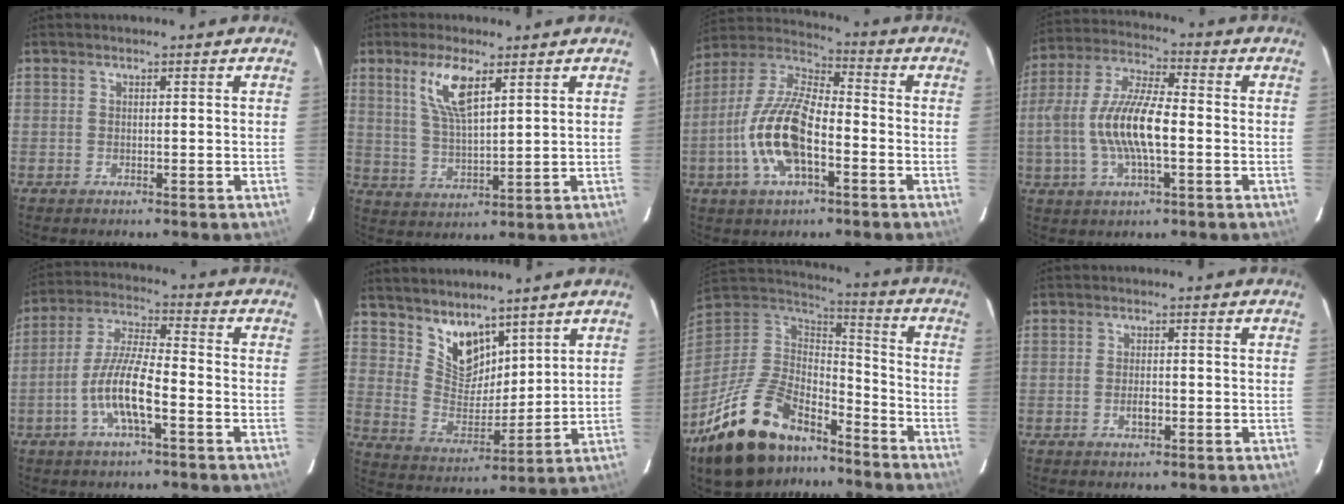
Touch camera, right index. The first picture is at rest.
{"total": 8.3, "force": [4.3, 2.4, 6.7], "torque": [-0.131, 0.001, 0.089]}
{"total": 15.6, "force": [-4.9, 6.5, 13.3], "torque": [-0.277, 0.001, -0.097]}
{"total": 13.8, "force": [-2.2, 4.6, 12.8], "torque": [-0.263, 0.004, -0.042]}
{"total": 10.2, "force": [-4.2, 2.0, 9.1], "torque": [-0.190, 0.000, -0.080]}
{"total": 9.6, "force": [7.2, 5.1, 3.8], "torque": [-0.065, -0.001, 0.148]}
{"total": 25.4, "force": [-16.9, 12.6, 14.3], "torque": [-0.297, -0.006, -0.270]}
{"total": 2.3, "force": [-0.8, 1.1, 1.8], "torque": [-0.035, 0.000, -0.015]}